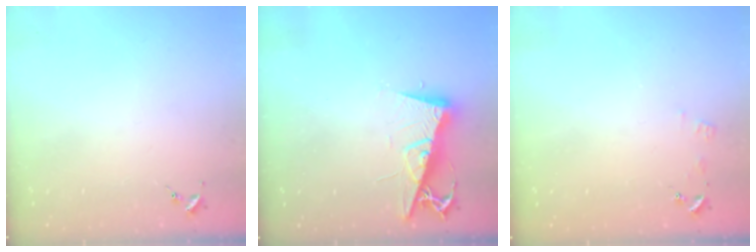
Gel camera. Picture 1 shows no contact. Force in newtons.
{"total": 11.3, "press": 11.2, "slide": 1.1}
{"total": 4.2, "press": 4.2, "slide": 0.5}